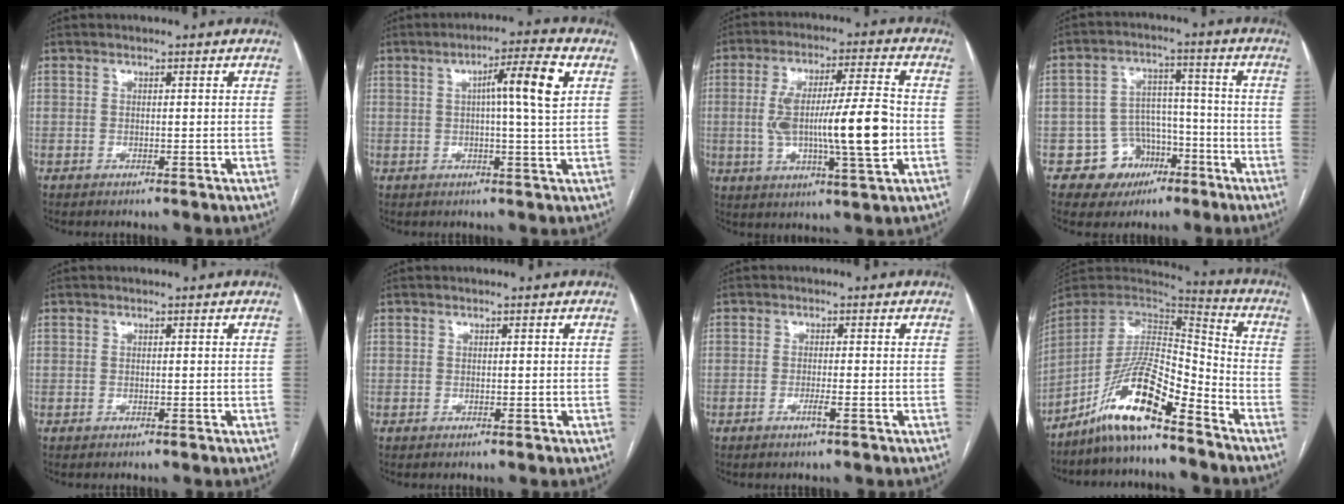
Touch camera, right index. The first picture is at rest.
{"total": 7.9, "force": [2.0, -0.4, 7.7], "torque": [-0.123, 0.008, 0.028]}
{"total": 15.0, "force": [-1.4, 1.9, 14.8], "torque": [-0.262, 0.008, -0.021]}
{"total": 7.8, "force": [-3.8, 6.7, 1.3], "torque": [-0.005, 0.021, -0.049]}
{"total": 0.0}
{"total": 0.0}
{"total": 1.7, "force": [-0.8, -0.1, 1.5], "torque": [-0.030, -0.002, -0.015]}
{"total": 14.0, "force": [-9.8, 2.2, 9.8], "torque": [-0.185, 0.011, -0.179]}